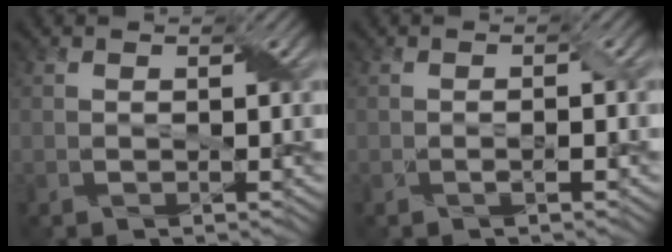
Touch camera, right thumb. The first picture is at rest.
{"total": 1.4, "force": [-0.5, 0.2, 1.3], "torque": [-0.026, 0.002, -0.008]}